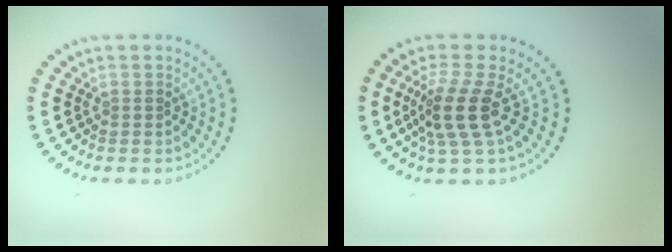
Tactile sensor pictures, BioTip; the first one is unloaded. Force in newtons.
{"total": 3.7, "press": 2.8, "slide": 2.4}